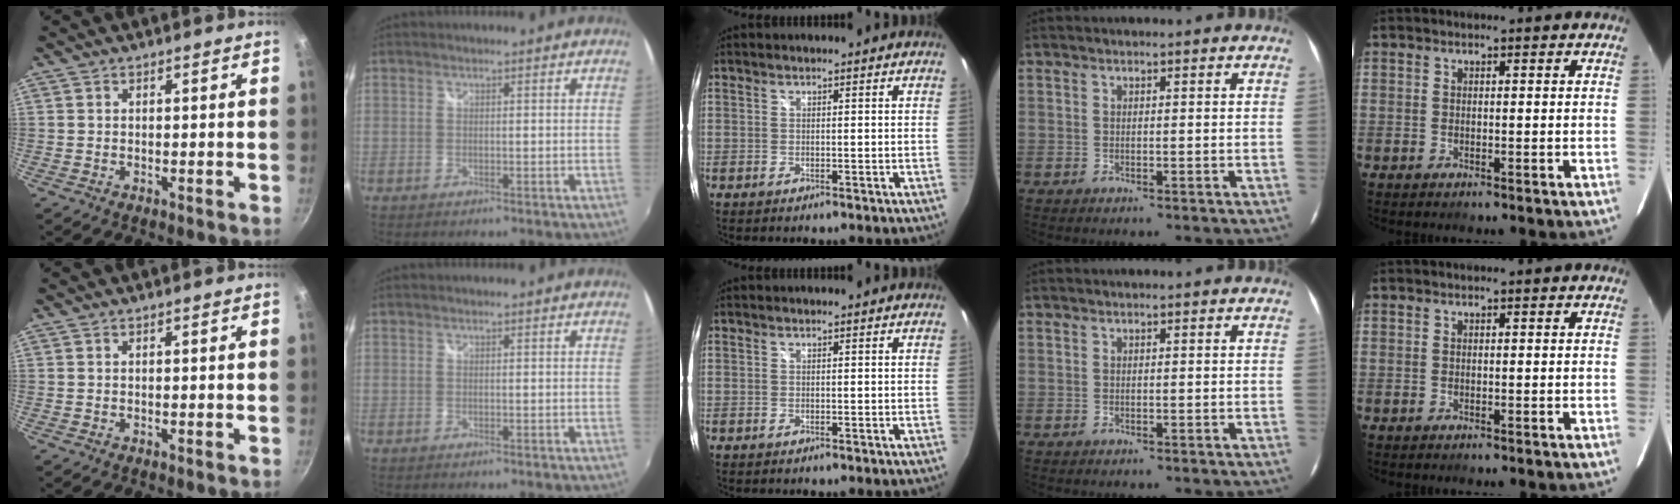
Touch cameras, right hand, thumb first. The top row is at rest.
{}